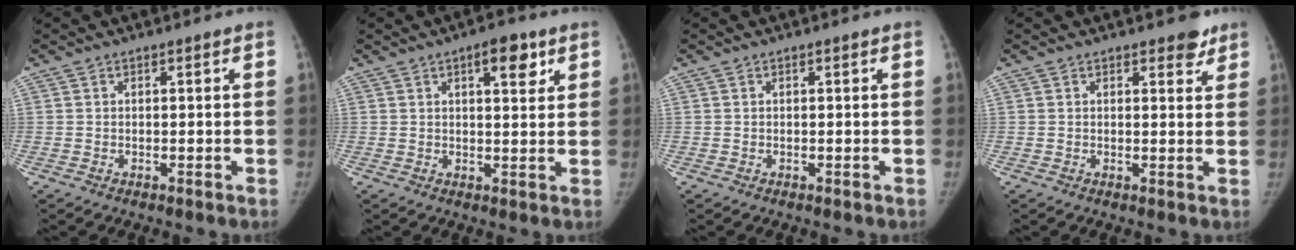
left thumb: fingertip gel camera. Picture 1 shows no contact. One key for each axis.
{"total": 6.1, "fx": 3.1, "fy": 2.4, "fz": 4.7, "tx": -0.046, "ty": -0.012, "tz": 0.039}
{"total": 0.0}
{"total": 3.0, "fx": 2.2, "fy": 1.5, "fz": 1.3, "tx": 0.006, "ty": -0.012, "tz": 0.025}